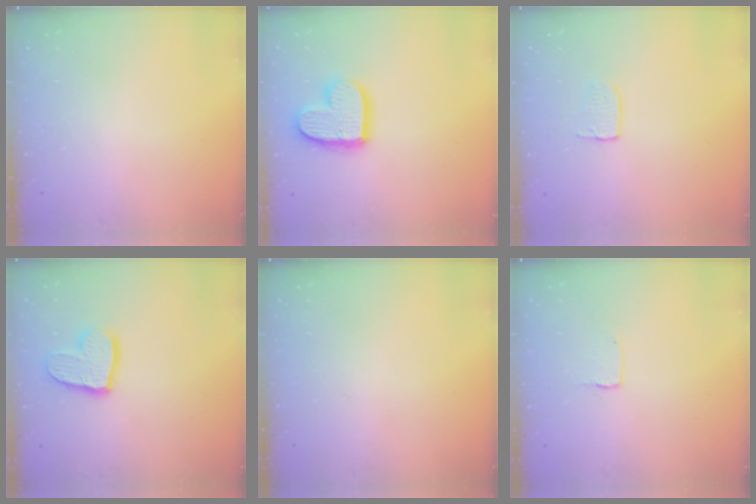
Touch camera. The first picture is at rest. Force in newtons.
{"total": 14.4, "press": 14.3, "slide": 1.0}
{"total": 3.7, "press": 3.7, "slide": 0.2}
{"total": 12.2, "press": 12.2, "slide": 1.0}
{"total": 0.0}
{"total": 1.0, "press": 1.0, "slide": 0.1}